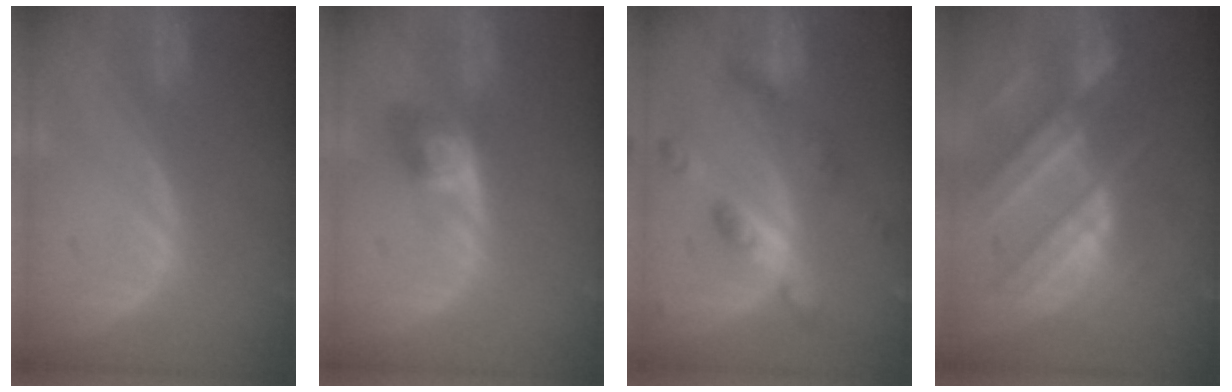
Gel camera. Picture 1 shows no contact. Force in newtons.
{"total": 3.9, "press": 3.9, "slide": 0.2}
{"total": 6.9, "press": 6.9, "slide": 0.5}
{"total": 10.5, "press": 9.3, "slide": 4.8}